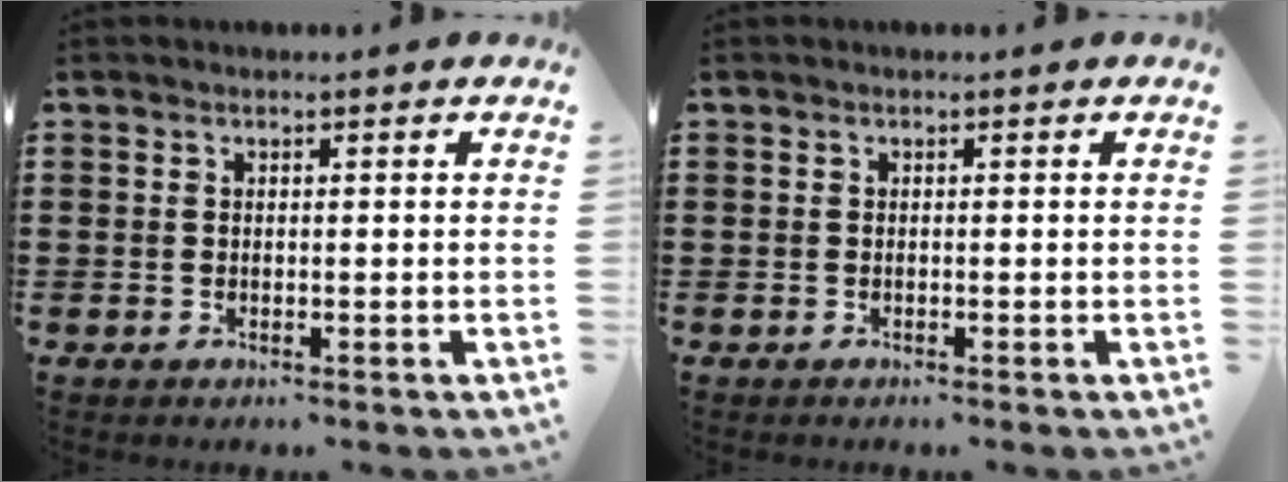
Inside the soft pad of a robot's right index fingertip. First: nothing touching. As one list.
[{"total": 0.0}]